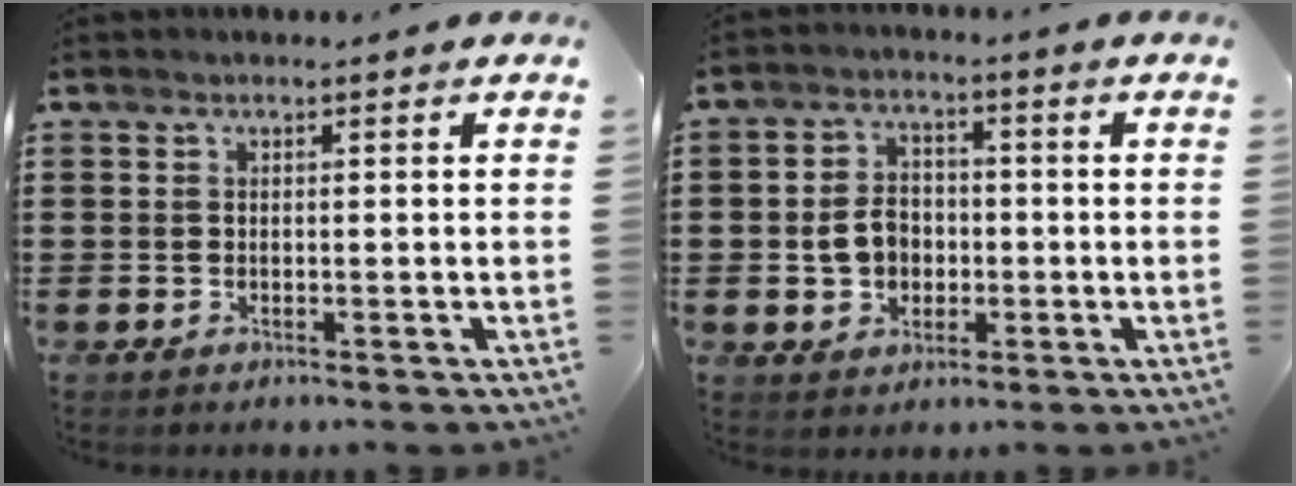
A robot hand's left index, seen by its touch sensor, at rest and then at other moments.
{"total": 5.2, "force": [-0.7, 4.2, 3.0], "torque": [-0.065, 0.002, -0.019]}